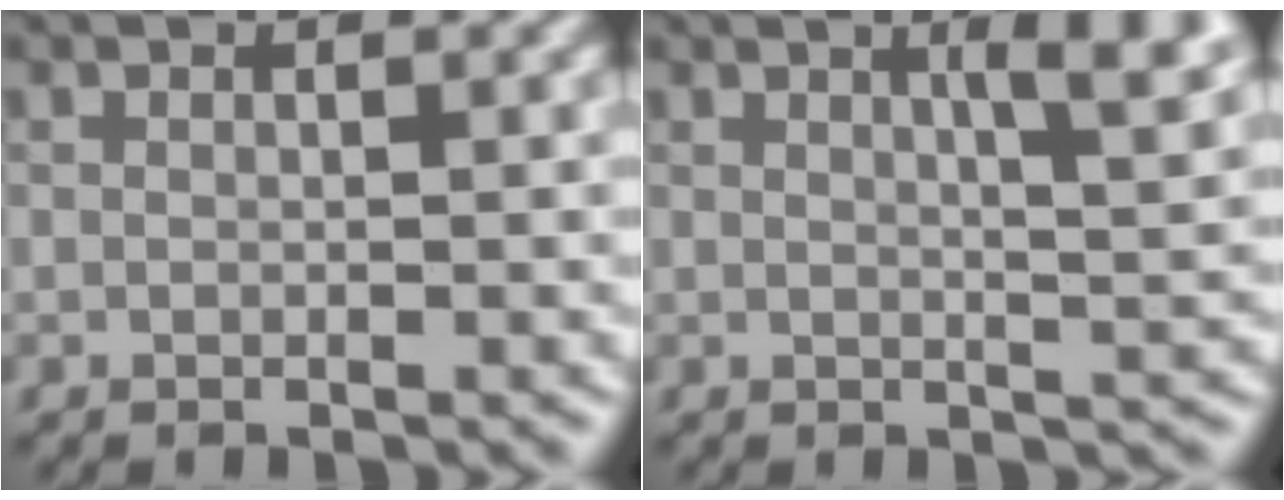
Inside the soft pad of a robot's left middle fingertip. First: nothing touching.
{"total": 5.4, "force": [2.2, 1.3, 4.7], "torque": [-0.049, 0.007, 0.027]}